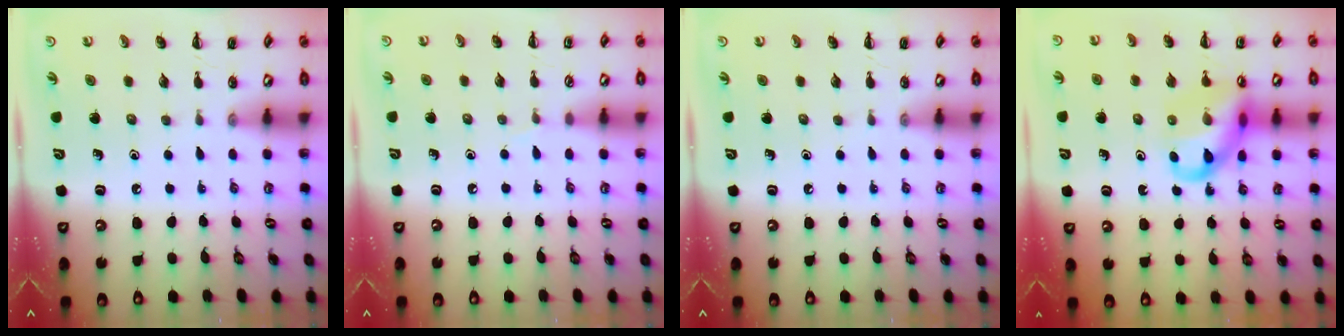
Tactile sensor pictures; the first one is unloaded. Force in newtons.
{"total": 2.9, "press": 2.7, "slide": 1.1}
{"total": 0.0}
{"total": 13.1, "press": 12.9, "slide": 2.3}